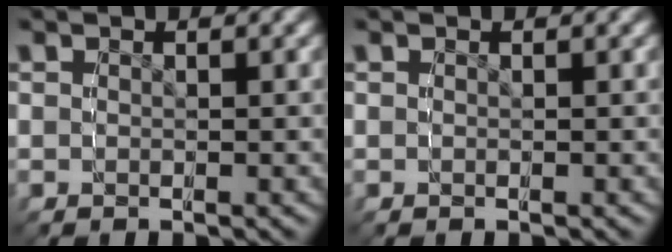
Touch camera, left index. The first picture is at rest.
{"total": 0.0}